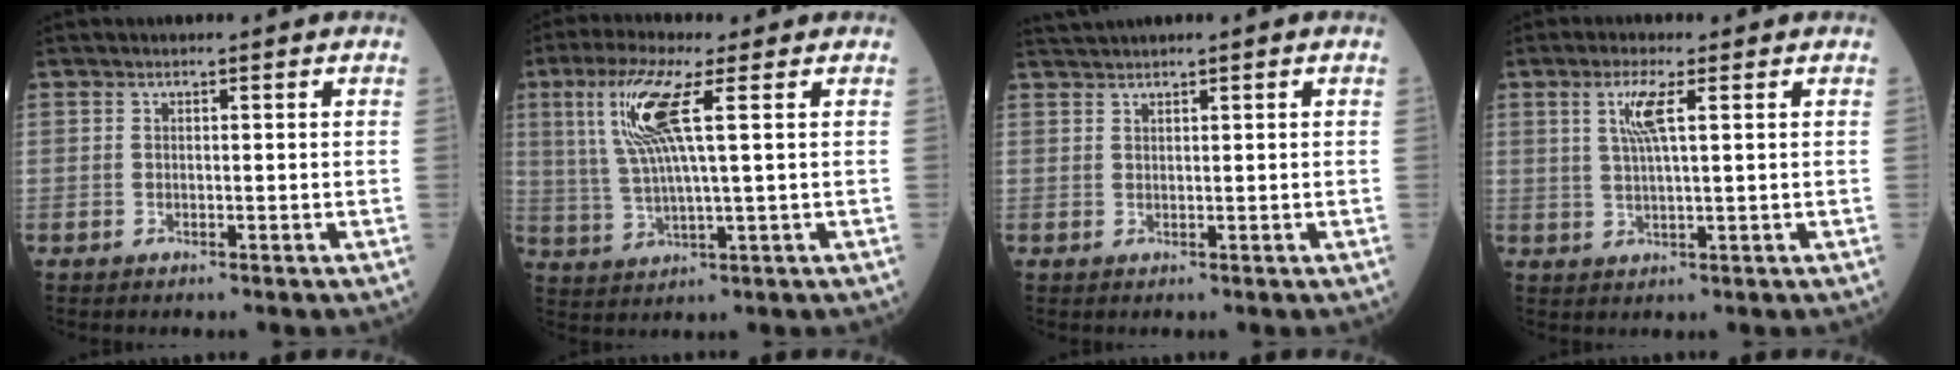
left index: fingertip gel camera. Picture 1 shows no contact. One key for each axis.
{"total": 9.3, "fx": 3.0, "fy": 0.2, "fz": 8.8, "tx": -0.197, "ty": 0.004, "tz": 0.058}
{"total": 1.5, "fx": 1.3, "fy": -0.3, "fz": 0.6, "tx": -0.015, "ty": 0.018, "tz": 0.032}
{"total": 4.3, "fx": 1.4, "fy": 0.1, "fz": 4.0, "tx": -0.087, "ty": -0.001, "tz": 0.028}